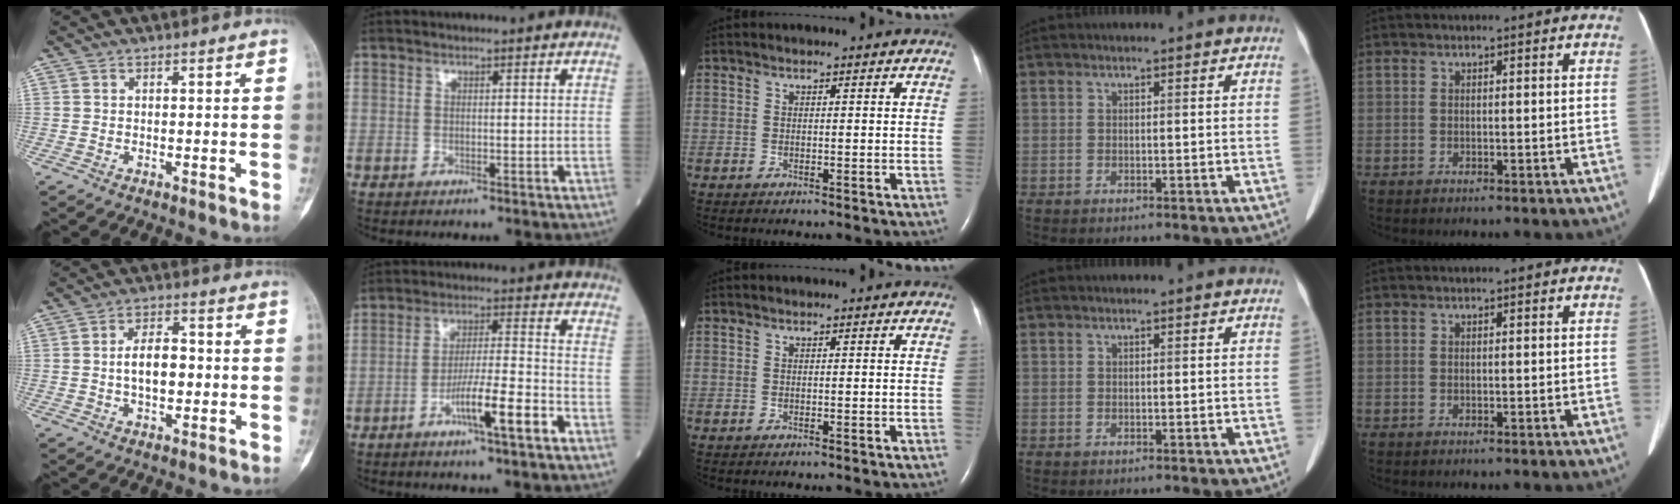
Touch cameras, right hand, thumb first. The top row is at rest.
{"thumb": {"total": 7.4, "force": [-0.2, 4.2, 6.1], "torque": [-0.087, 0.013, -0.009]}, "index": {"total": 8.8, "force": [-4.5, 0.1, 7.6], "torque": [-0.135, 0.001, -0.079]}}